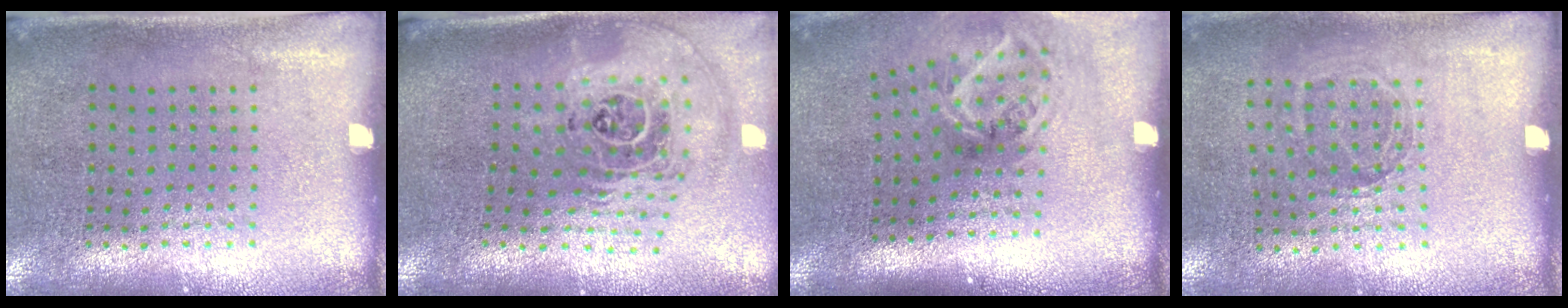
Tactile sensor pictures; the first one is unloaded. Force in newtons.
{"total": 2.6, "press": 1.9, "slide": 1.8}
{"total": 1.9, "press": 1.2, "slide": 1.5}
{"total": 1.1, "press": 0.9, "slide": 0.6}